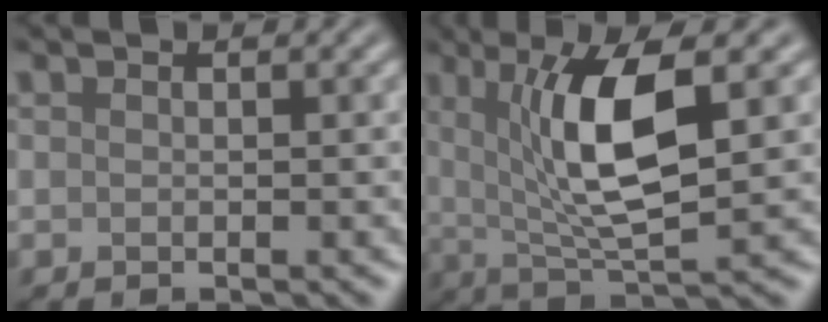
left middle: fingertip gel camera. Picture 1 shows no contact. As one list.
[{"total": 8.1, "force": [1.9, 2.2, 7.6], "torque": [-0.132, -0.010, 0.037]}]